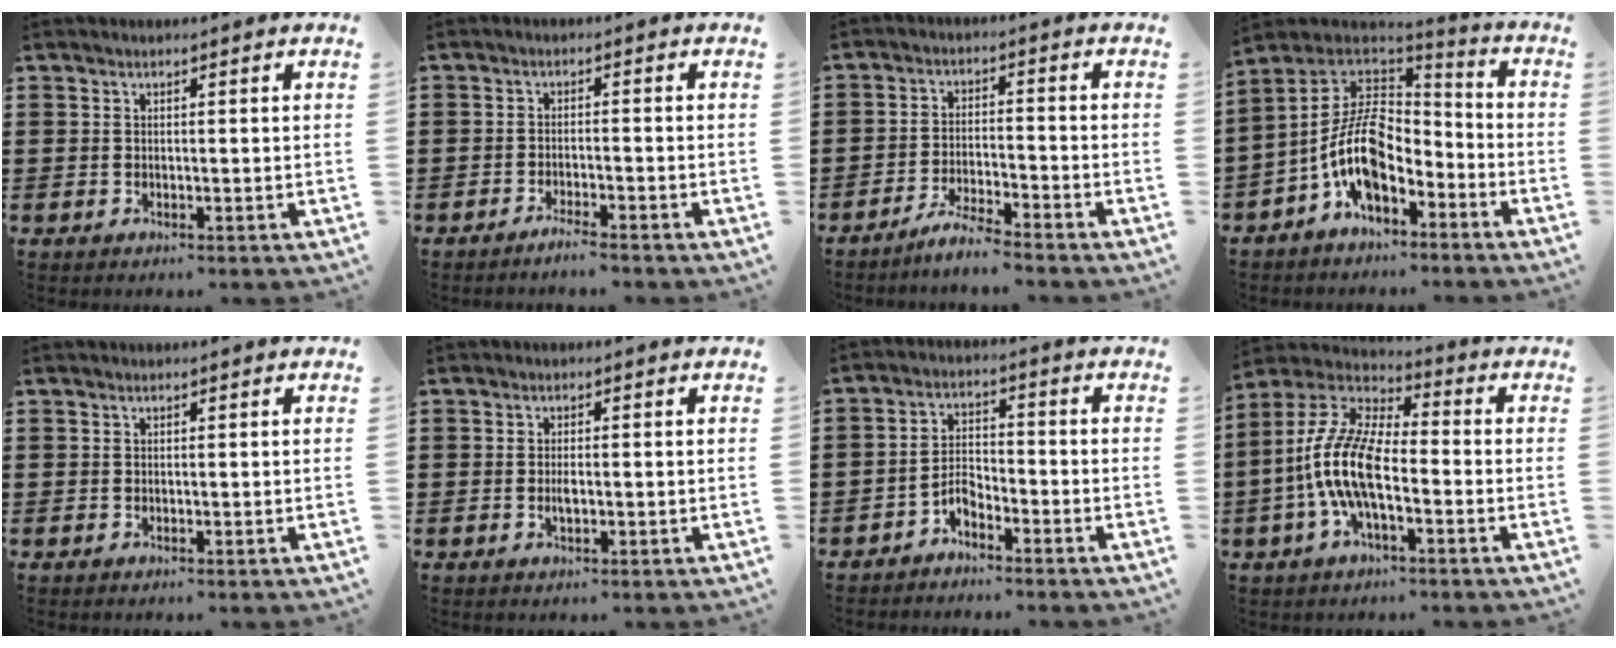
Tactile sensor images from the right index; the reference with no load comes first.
{"total": 2.3, "force": [-2.1, -0.2, 0.9], "torque": [-0.015, 0.001, -0.039]}
{"total": 4.5, "force": [-4.3, -0.2, 1.4], "torque": [-0.033, -0.002, -0.085]}
{"total": 12.4, "force": [-4.1, 6.7, 9.6], "torque": [-0.221, 0.001, -0.087]}
{"total": 0.0}
{"total": 1.8, "force": [-0.3, 0.6, 1.6], "torque": [-0.030, 0.000, -0.005]}
{"total": 3.5, "force": [-2.7, 1.5, 1.7], "torque": [-0.050, 0.003, -0.058]}
{"total": 12.1, "force": [-3.1, 5.0, 10.6], "torque": [-0.259, -0.008, -0.067]}